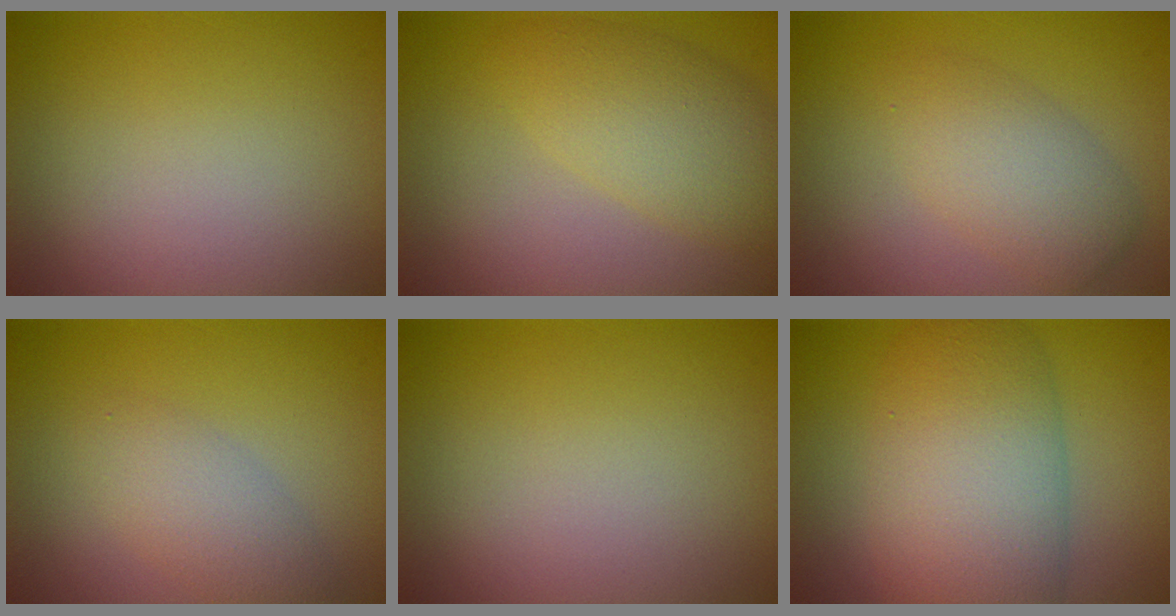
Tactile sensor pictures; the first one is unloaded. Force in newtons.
{"total": 4.7, "press": 4.7, "slide": 0.2}
{"total": 3.6, "press": 3.6, "slide": 0.1}
{"total": 2.9, "press": 2.9, "slide": 0.1}
{"total": 0.0}
{"total": 8.9, "press": 8.9, "slide": 0.4}